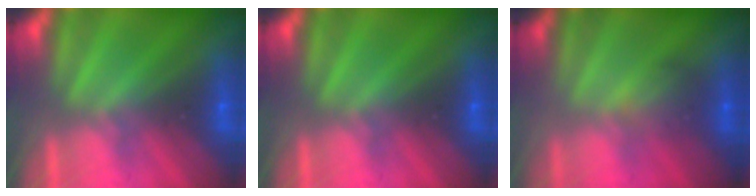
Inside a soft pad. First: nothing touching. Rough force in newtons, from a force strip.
{"total": 0.0}
{"total": 1.9}